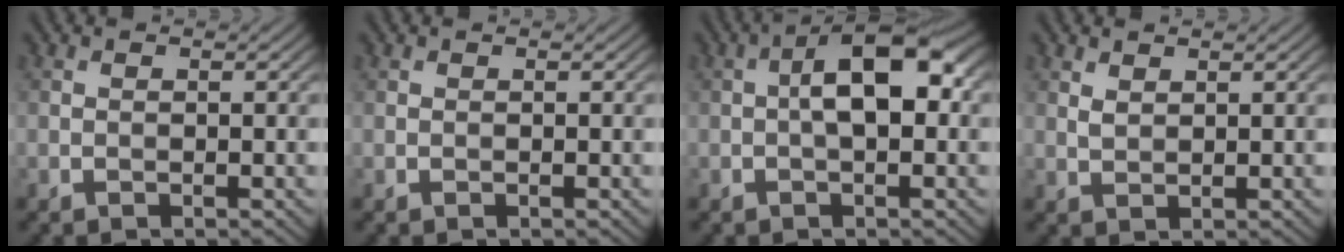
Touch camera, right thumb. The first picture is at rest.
{"total": 0.0}
{"total": 7.4, "force": [0.3, 3.2, 6.7], "torque": [-0.108, 0.018, -0.006]}
{"total": 1.5, "force": [1.1, 0.7, 0.7], "torque": [-0.022, -0.001, 0.027]}